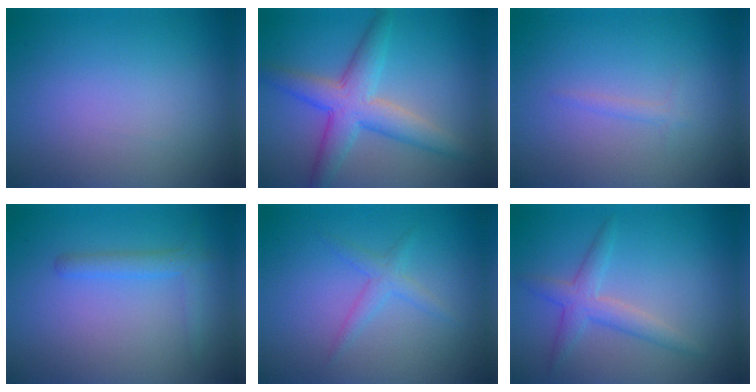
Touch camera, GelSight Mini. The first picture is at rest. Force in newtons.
{"total": 5.5, "press": 5.5, "slide": 0.2}
{"total": 1.0, "press": 1.0, "slide": 0.1}
{"total": 1.9, "press": 1.9, "slide": 0.1}
{"total": 1.0, "press": 1.0, "slide": 0.1}
{"total": 2.7, "press": 2.7, "slide": 0.1}